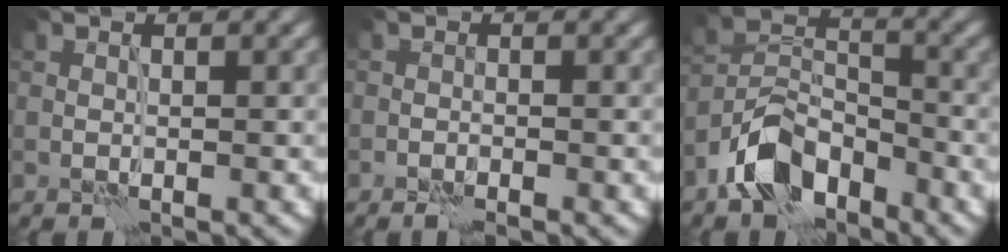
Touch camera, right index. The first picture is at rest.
{"total": 1.1, "force": [-0.8, 0.3, 0.7], "torque": [-0.015, 0.001, -0.018]}
{"total": 6.3, "force": [-4.3, 3.3, 3.2], "torque": [-0.055, 0.004, -0.092]}